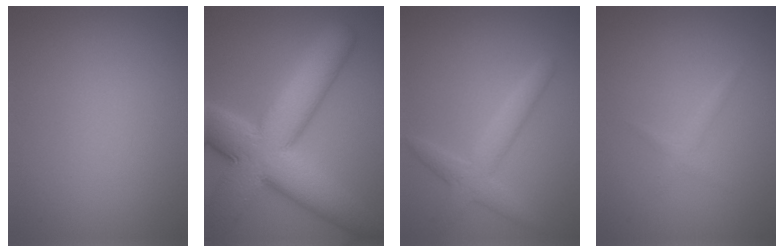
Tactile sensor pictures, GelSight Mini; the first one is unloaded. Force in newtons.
{"total": 12.7, "press": 12.7, "slide": 0.4}
{"total": 3.0, "press": 3.0, "slide": 0.1}
{"total": 0.9, "press": 0.9, "slide": 0.1}